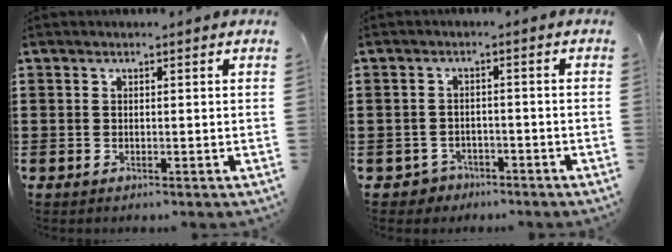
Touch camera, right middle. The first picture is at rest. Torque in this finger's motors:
{"motor_torque": [0.15, 0.26, 0.07, -0.01]}